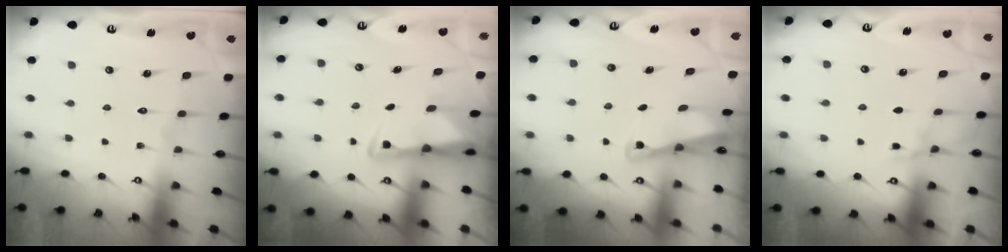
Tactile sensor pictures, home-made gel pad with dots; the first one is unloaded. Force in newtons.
{"total": 2.9, "press": 2.9, "slide": 0.4}
{"total": 2.1, "press": 2.0, "slide": 0.3}
{"total": 3.9, "press": 3.8, "slide": 0.5}